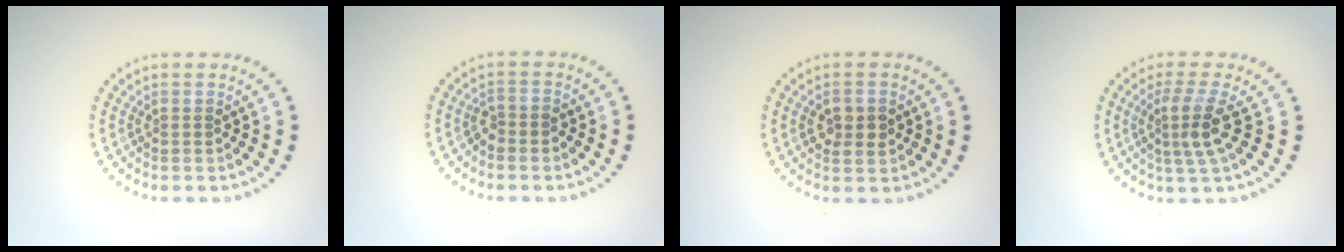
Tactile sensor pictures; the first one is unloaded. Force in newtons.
{"total": 1.1, "press": 1.1, "slide": 0.4}
{"total": 2.3, "press": 2.3, "slide": 0.2}
{"total": 3.1, "press": 2.2, "slide": 2.2}